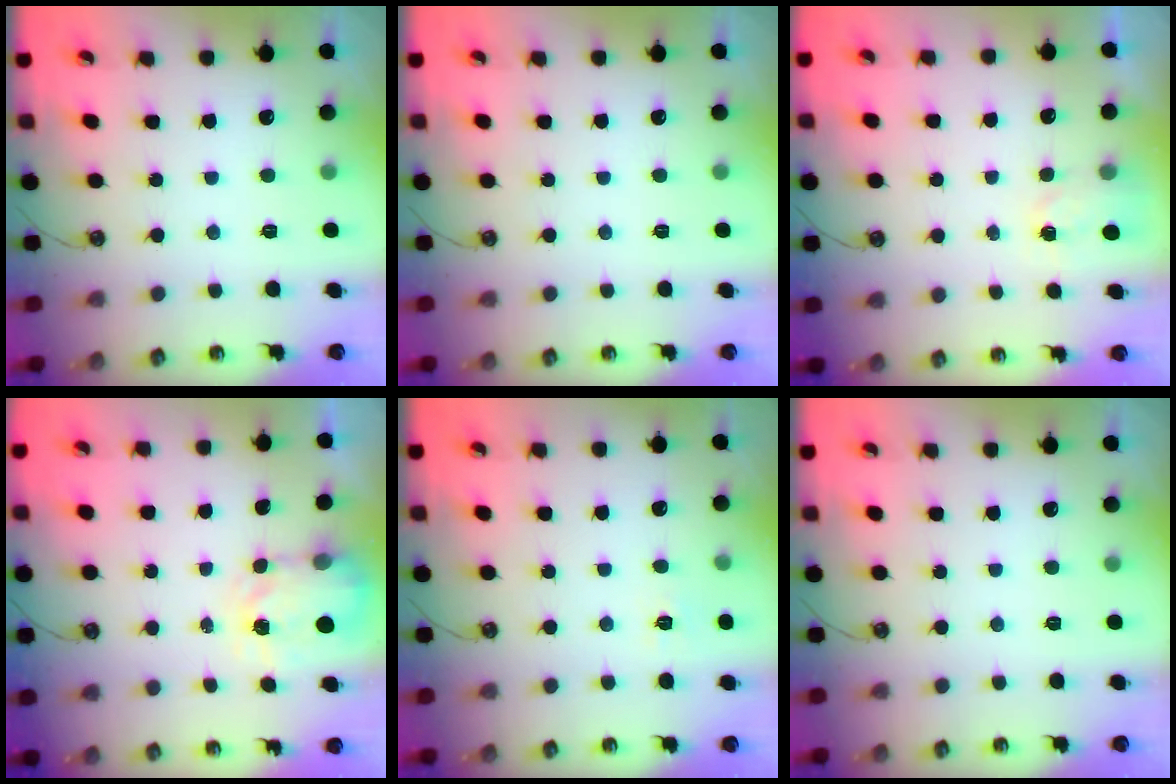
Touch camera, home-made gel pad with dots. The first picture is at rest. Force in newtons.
{"total": 0.0}
{"total": 2.0, "press": 2.0, "slide": 0.4}
{"total": 4.0, "press": 3.9, "slide": 0.7}
{"total": 4.8, "press": 4.8, "slide": 0.6}
{"total": 0.0}